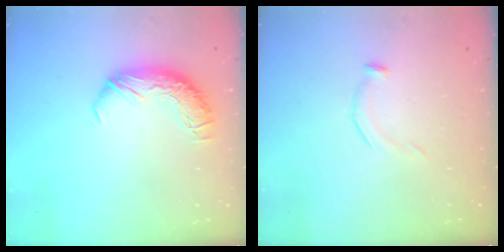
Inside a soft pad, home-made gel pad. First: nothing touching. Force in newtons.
{"total": 7.5, "press": 7.4, "slide": 0.7}